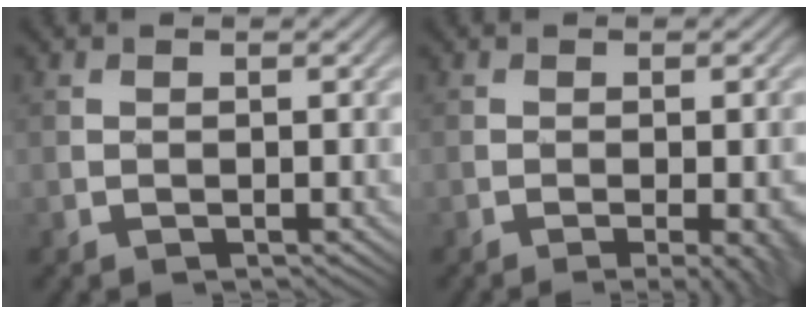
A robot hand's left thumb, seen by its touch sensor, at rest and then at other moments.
{"total": 4.5, "force": [-1.9, 1.0, 4.0], "torque": [-0.048, -0.009, -0.015]}